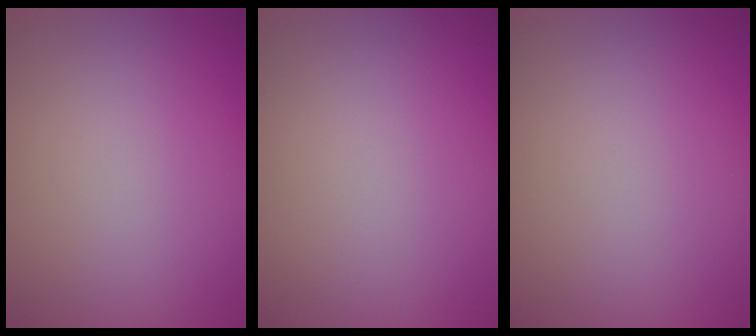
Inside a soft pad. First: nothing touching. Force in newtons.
{"total": 0.0}
{"total": 0.0}